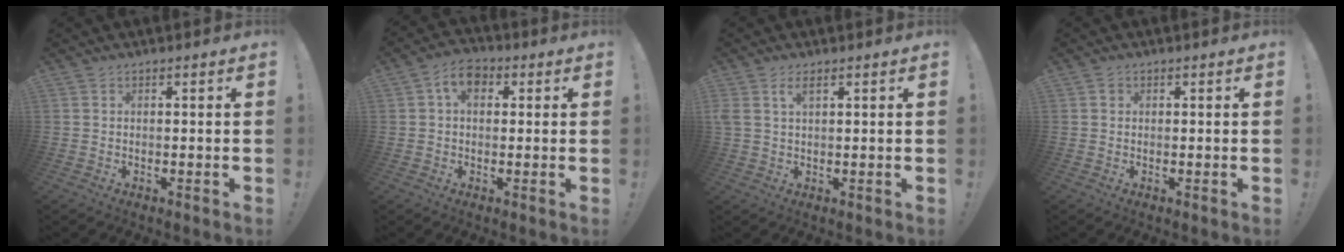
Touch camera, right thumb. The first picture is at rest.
{"total": 7.0, "force": [1.9, 4.6, 4.9], "torque": [-0.074, 0.009, 0.036]}
{"total": 3.6, "force": [1.7, 1.4, 2.8], "torque": [-0.049, -0.001, 0.031]}
{"total": 0.8, "force": [0.2, 0.8, 0.2], "torque": [-0.003, 0.003, 0.002]}